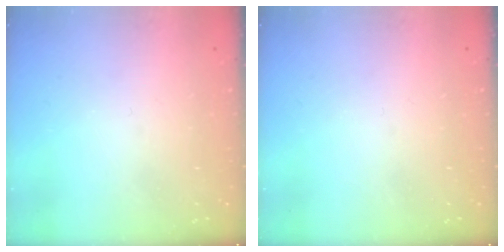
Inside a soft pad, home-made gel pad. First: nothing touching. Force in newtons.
{"total": 0.0}